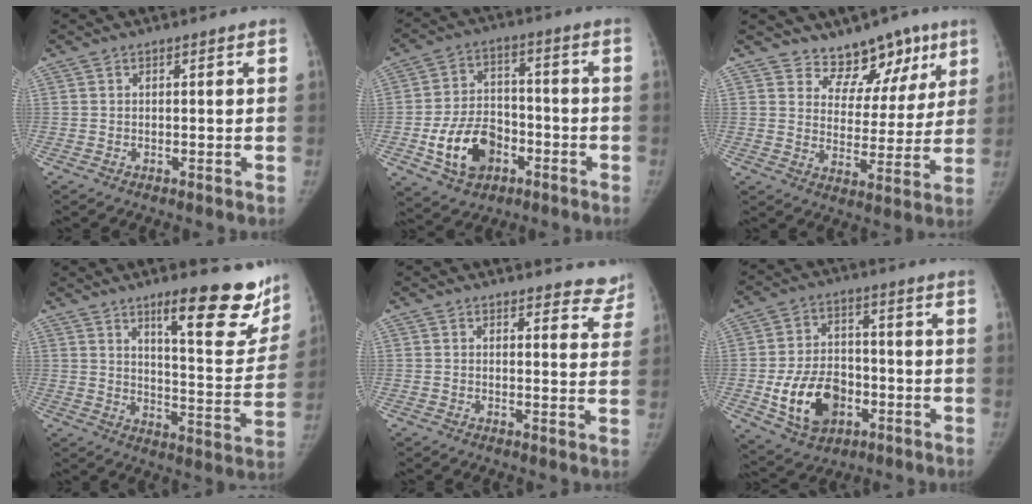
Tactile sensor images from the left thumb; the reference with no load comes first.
{"total": 12.9, "force": [-4.9, 9.1, 7.7], "torque": [-0.111, 0.029, -0.081]}
{"total": 11.1, "force": [8.2, 6.8, 3.0], "torque": [0.013, -0.047, 0.117]}
{"total": 18.3, "force": [12.1, 4.7, 12.9], "torque": [-0.120, -0.087, 0.174]}
{"total": 7.7, "force": [7.2, 2.6, 0.6], "torque": [0.045, -0.038, 0.056]}
{"total": 13.7, "force": [-4.0, 9.7, 8.8], "torque": [-0.129, 0.017, -0.059]}